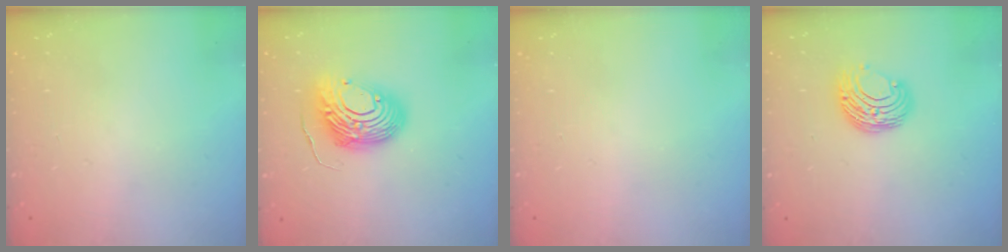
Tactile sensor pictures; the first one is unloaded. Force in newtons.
{"total": 14.0, "press": 14.0, "slide": 1.1}
{"total": 0.0}
{"total": 9.5, "press": 9.5, "slide": 0.6}